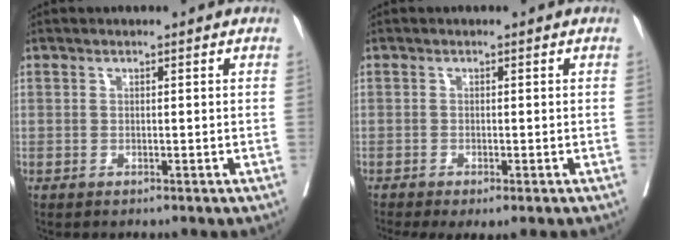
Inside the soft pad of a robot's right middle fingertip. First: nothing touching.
{"total": 5.1, "force": [-3.9, 1.1, 3.2], "torque": [-0.042, -0.015, -0.063]}